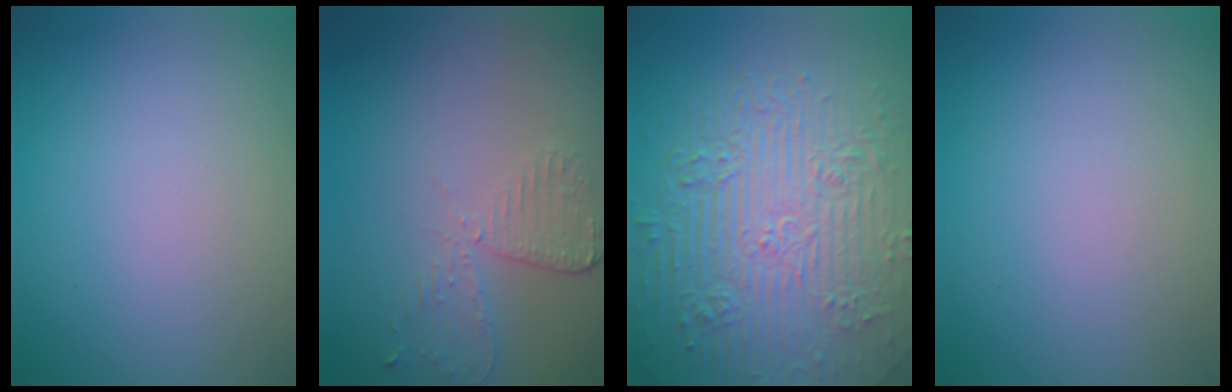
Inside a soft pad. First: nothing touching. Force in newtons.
{"total": 2.7, "press": 2.4, "slide": 1.2}
{"total": 11.2, "press": 7.3, "slide": 8.4}
{"total": 0.0}